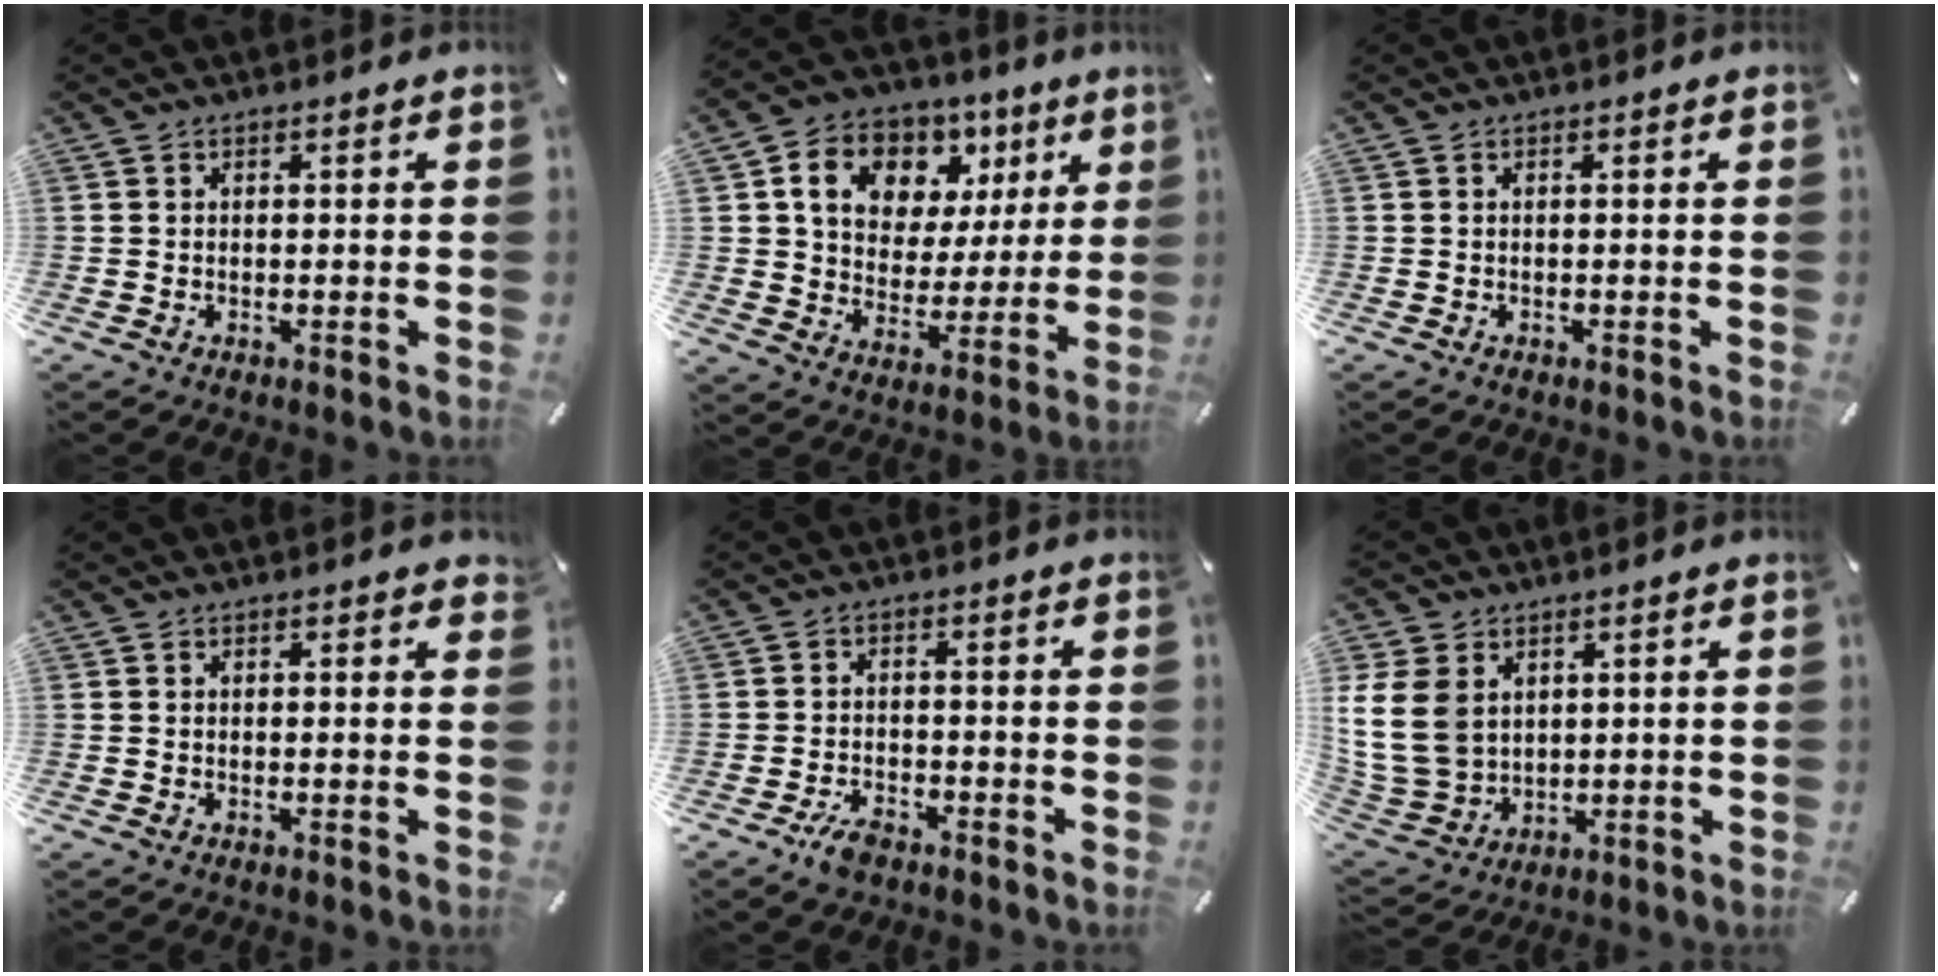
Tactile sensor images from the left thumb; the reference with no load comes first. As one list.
[{"total": 13.3, "force": [6.3, 10.3, 5.6], "torque": [-0.092, -0.029, 0.118]}, {"total": 0.0}, {"total": 0.8, "force": [0.4, 0.4, 0.5], "torque": [0.006, -0.004, 0.004]}, {"total": 4.1, "force": [-2.9, 1.9, 2.1], "torque": [-0.045, 0.014, -0.056]}, {"total": 13.9, "force": [3.2, 11.2, 7.5], "torque": [-0.187, -0.008, 0.061]}]